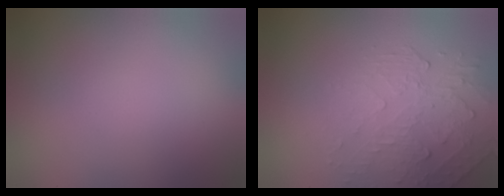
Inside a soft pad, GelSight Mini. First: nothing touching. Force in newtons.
{"total": 2.2, "press": 1.4, "slide": 1.7}